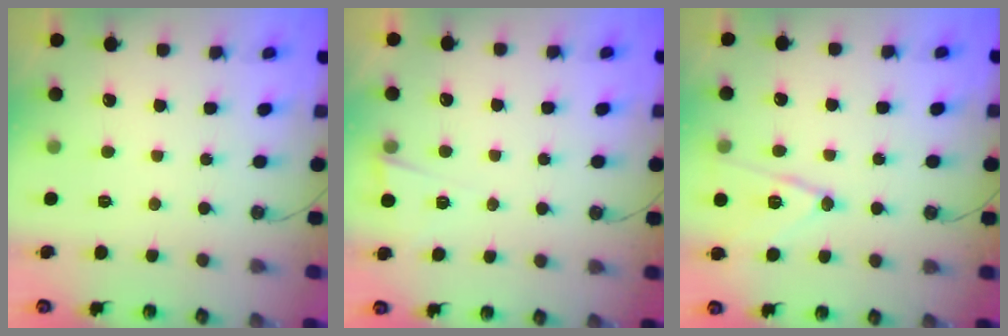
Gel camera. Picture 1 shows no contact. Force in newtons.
{"total": 2.9, "press": 2.7, "slide": 1.1}
{"total": 12.6, "press": 12.3, "slide": 2.4}